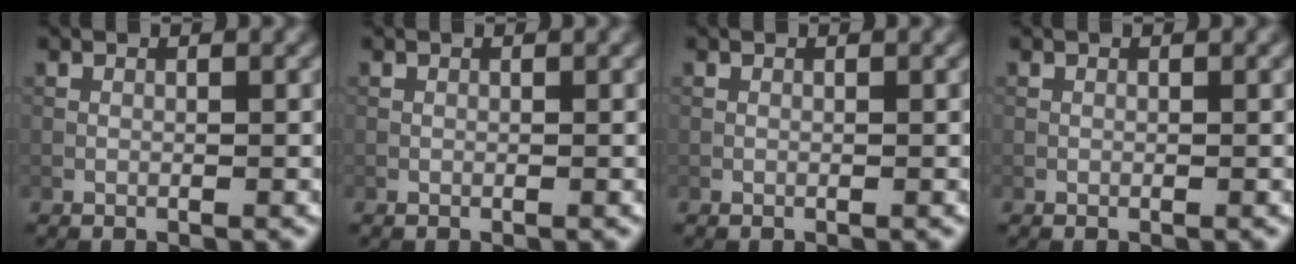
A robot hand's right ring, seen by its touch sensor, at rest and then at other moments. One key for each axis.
{"total": 0.0}
{"total": 0.0}
{"total": 0.0}